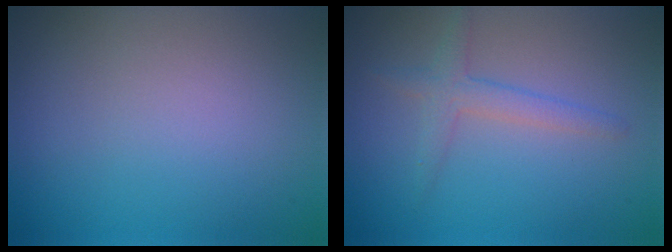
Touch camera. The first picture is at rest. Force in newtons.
{"total": 2.0, "press": 2.0, "slide": 0.1}